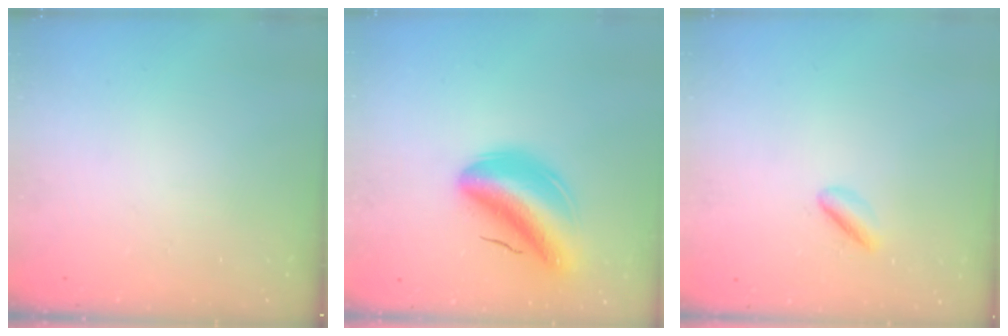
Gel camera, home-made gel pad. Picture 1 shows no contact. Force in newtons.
{"total": 11.2, "press": 10.6, "slide": 3.7}
{"total": 2.8, "press": 2.6, "slide": 0.9}